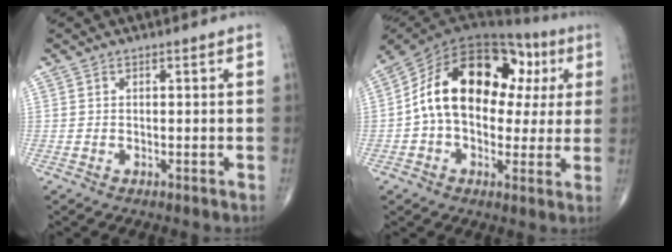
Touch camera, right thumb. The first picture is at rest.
{"total": 20.9, "force": [3.1, 13.6, 15.6], "torque": [-0.221, 0.044, 0.040]}